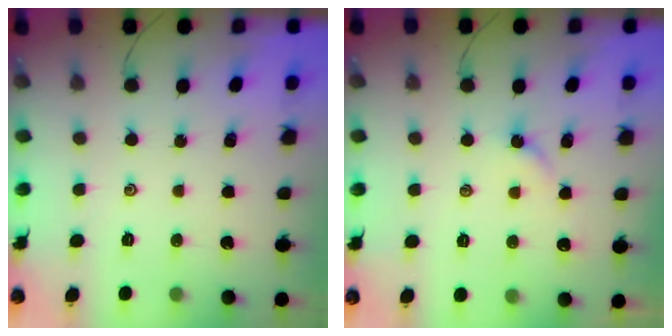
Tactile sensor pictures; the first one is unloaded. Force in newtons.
{"total": 3.8, "press": 3.8, "slide": 0.7}